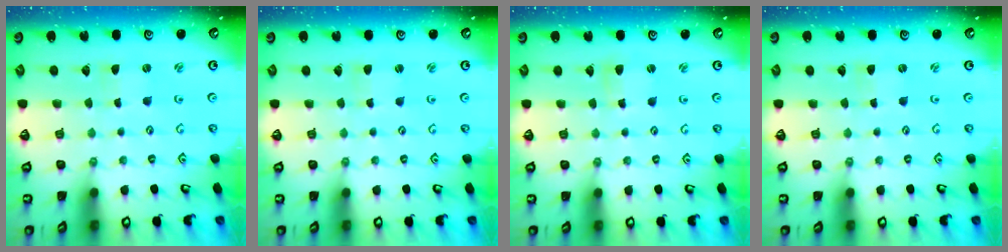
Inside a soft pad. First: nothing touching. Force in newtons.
{"total": 0.7, "press": 0.7, "slide": 0.2}
{"total": 2.1, "press": 2.1, "slide": 0.2}
{"total": 0.0}